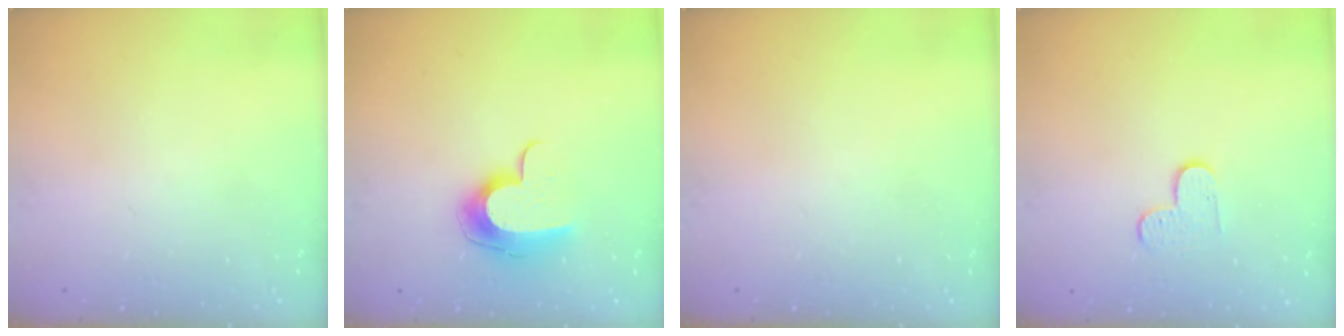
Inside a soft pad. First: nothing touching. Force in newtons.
{"total": 10.2, "press": 10.2, "slide": 0.5}
{"total": 0.0}
{"total": 3.8, "press": 3.8, "slide": 0.4}